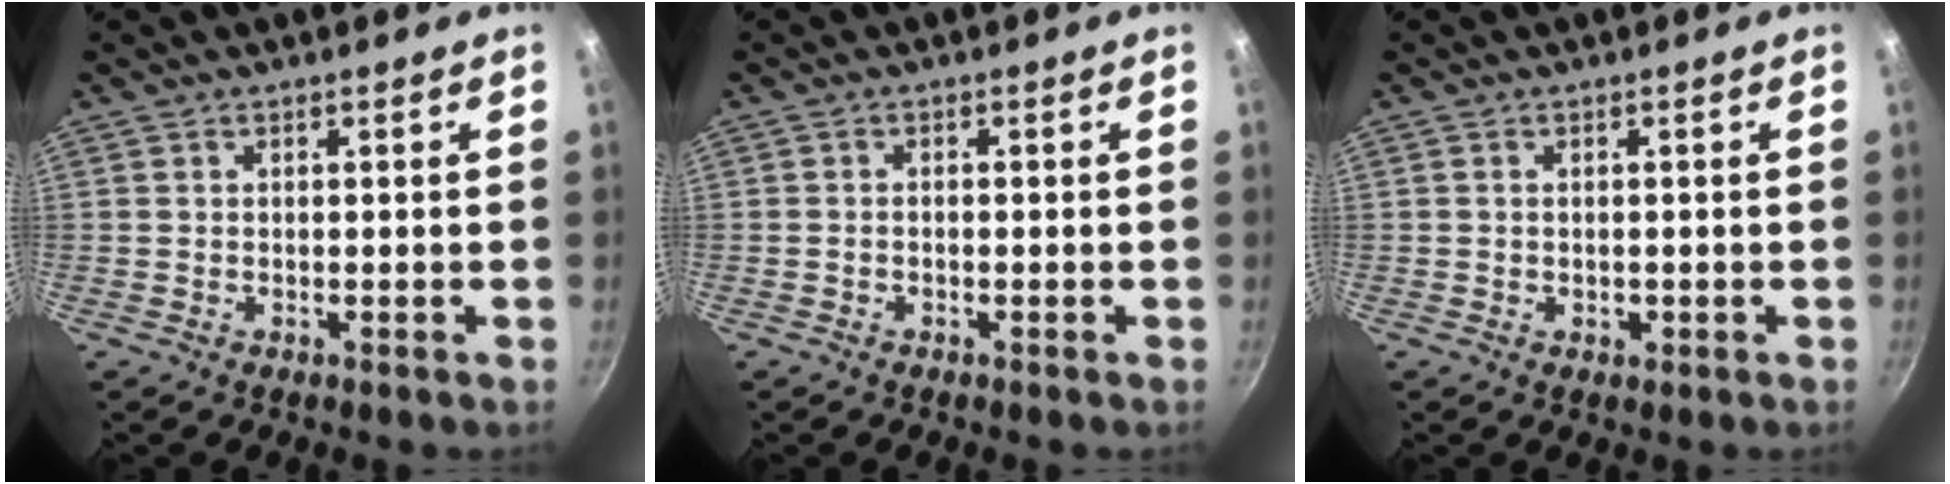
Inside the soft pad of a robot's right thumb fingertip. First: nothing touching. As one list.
[{"total": 0.7, "force": [-0.4, 0.4, 0.4], "torque": [-0.010, 0.005, -0.009]}, {"total": 1.2, "force": [-0.2, 0.9, 0.8], "torque": [-0.009, 0.000, -0.003]}]